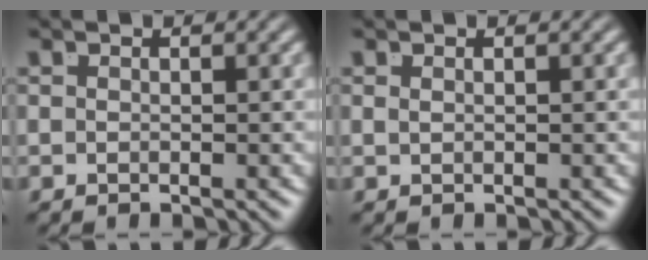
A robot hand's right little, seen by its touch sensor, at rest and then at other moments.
{"total": 1.0, "force": [0.2, -0.9, 0.1], "torque": [0.006, -0.005, 0.010]}